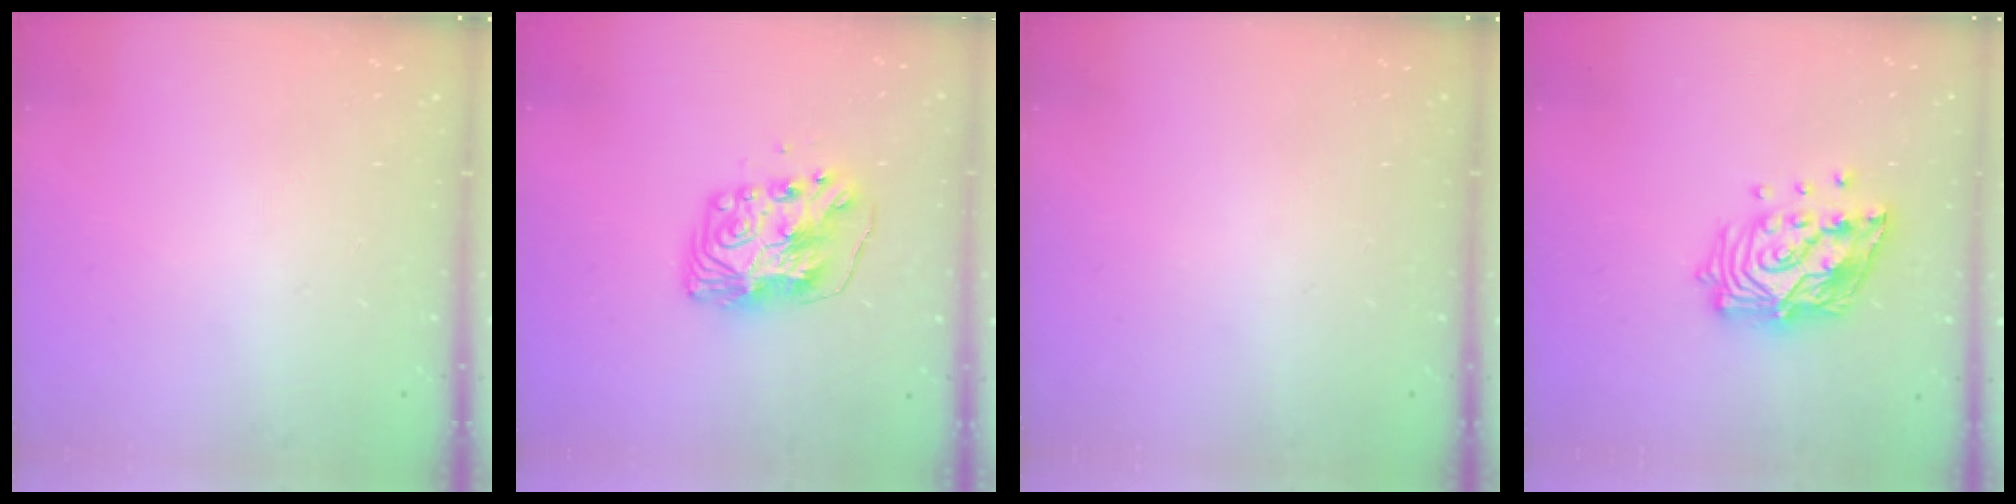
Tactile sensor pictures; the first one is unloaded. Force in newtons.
{"total": 9.2, "press": 9.1, "slide": 1.1}
{"total": 0.0}
{"total": 17.9, "press": 17.8, "slide": 2.1}